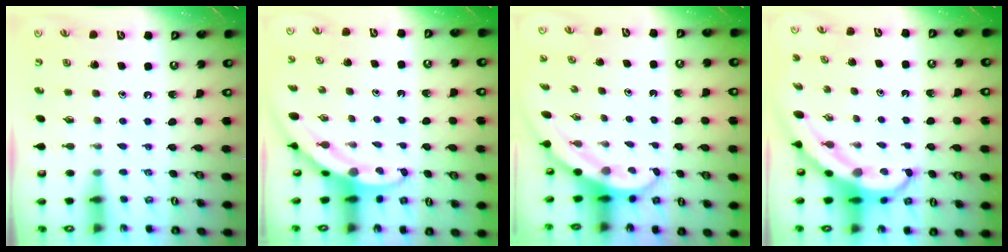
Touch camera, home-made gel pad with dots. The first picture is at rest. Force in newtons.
{"total": 3.4, "press": 3.4, "slide": 0.2}
{"total": 3.9, "press": 3.9, "slide": 0.2}
{"total": 6.3, "press": 6.1, "slide": 1.4}